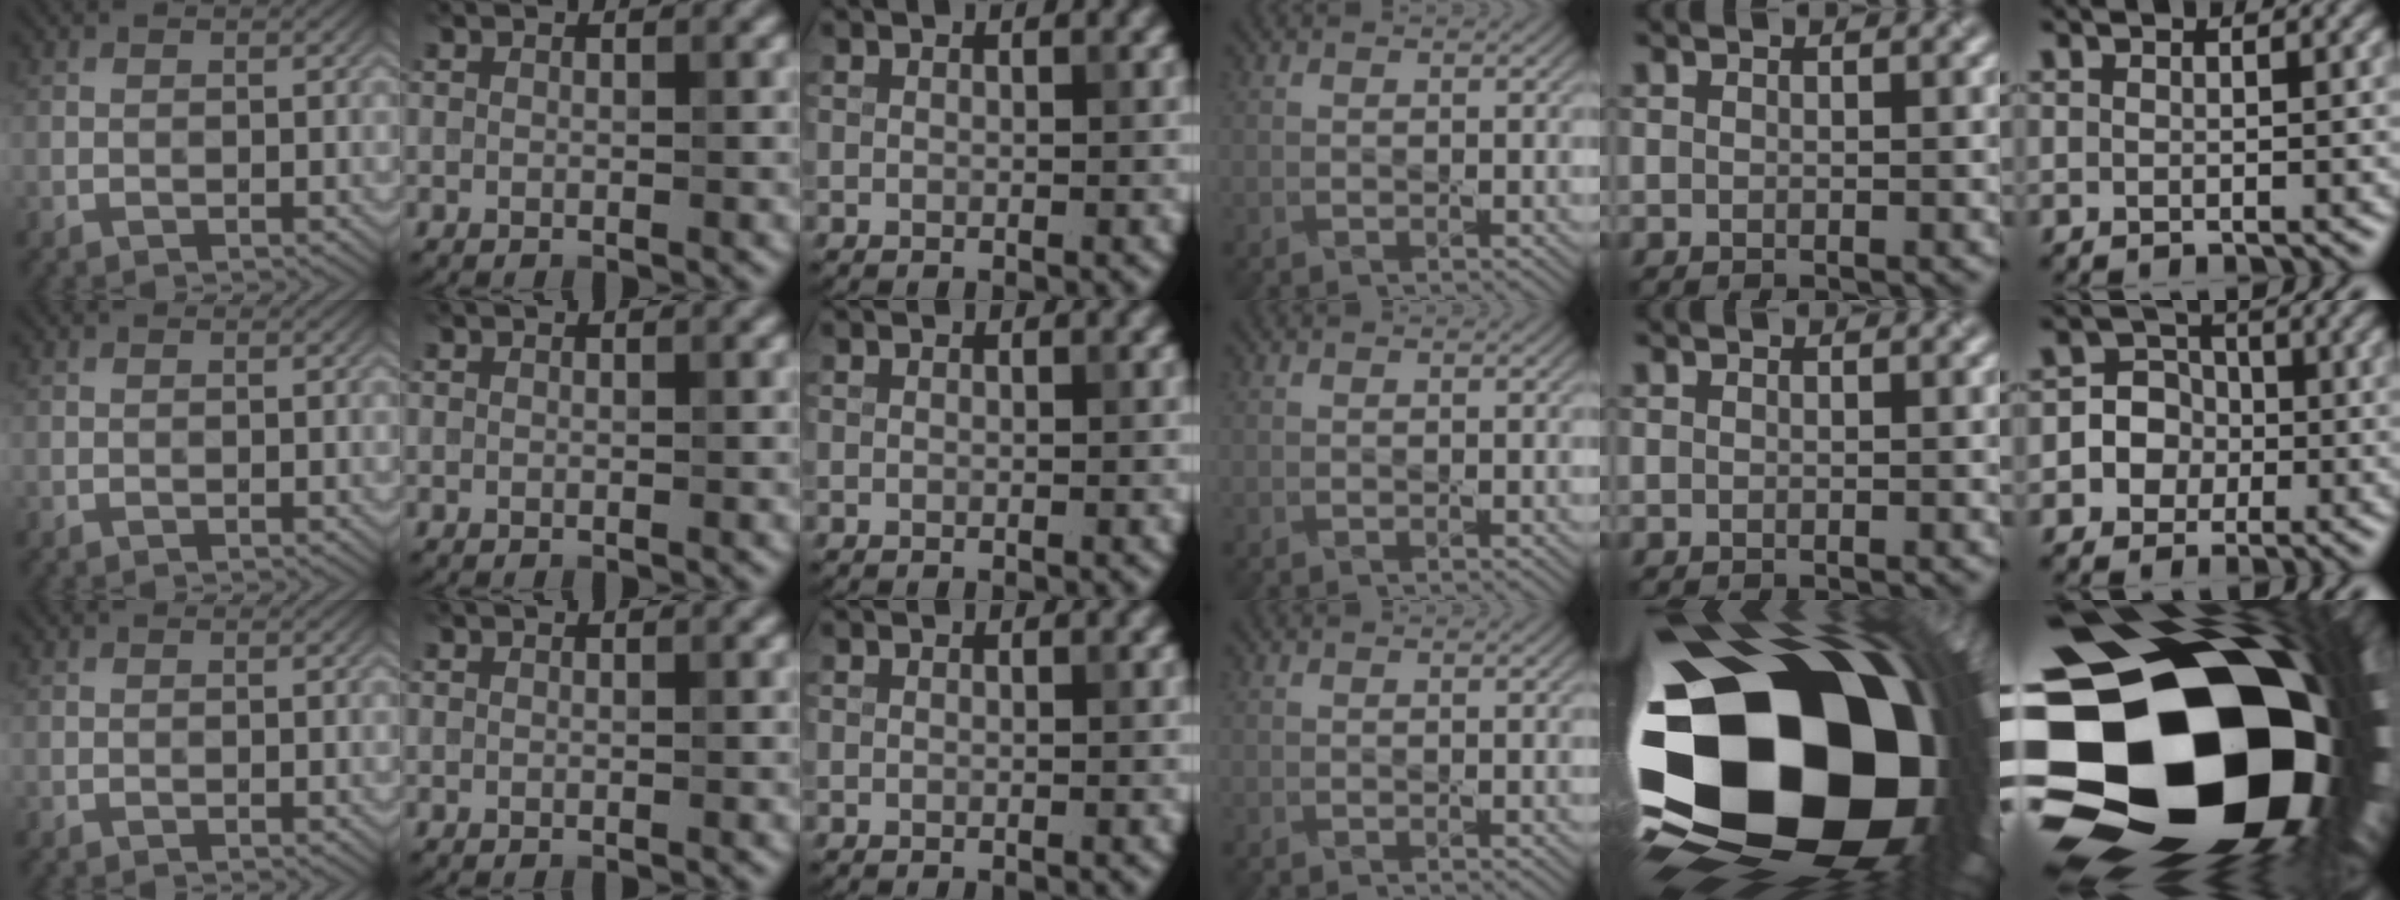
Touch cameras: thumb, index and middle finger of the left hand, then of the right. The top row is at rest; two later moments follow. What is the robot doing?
{"motion": "press", "object": "stapler"}